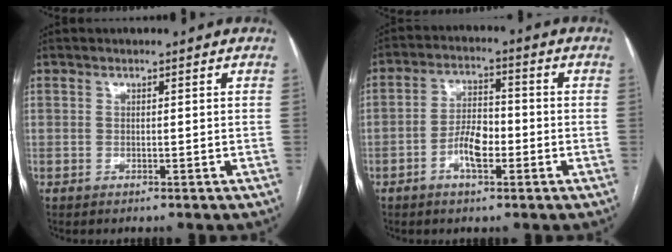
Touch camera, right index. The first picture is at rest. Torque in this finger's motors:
{"motor_torque": [0.07, 0.02, 0.08, 0.02]}